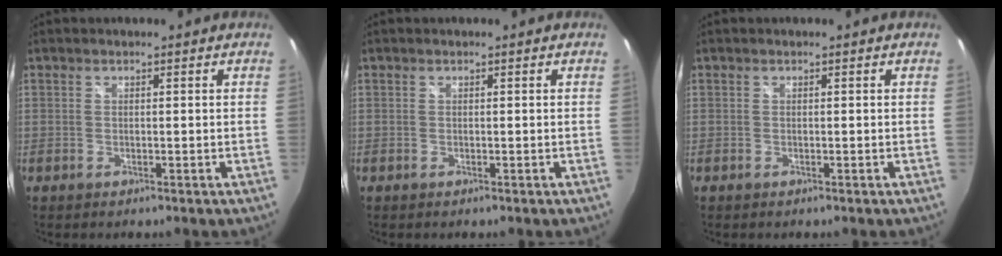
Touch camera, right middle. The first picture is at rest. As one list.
[{"total": 0.0}, {"total": 0.0}]